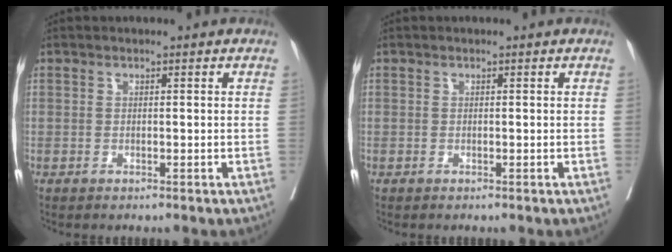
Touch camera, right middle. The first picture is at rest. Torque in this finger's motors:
{"motor_torque": [0.26, -0.36, 0.00, 0.01]}